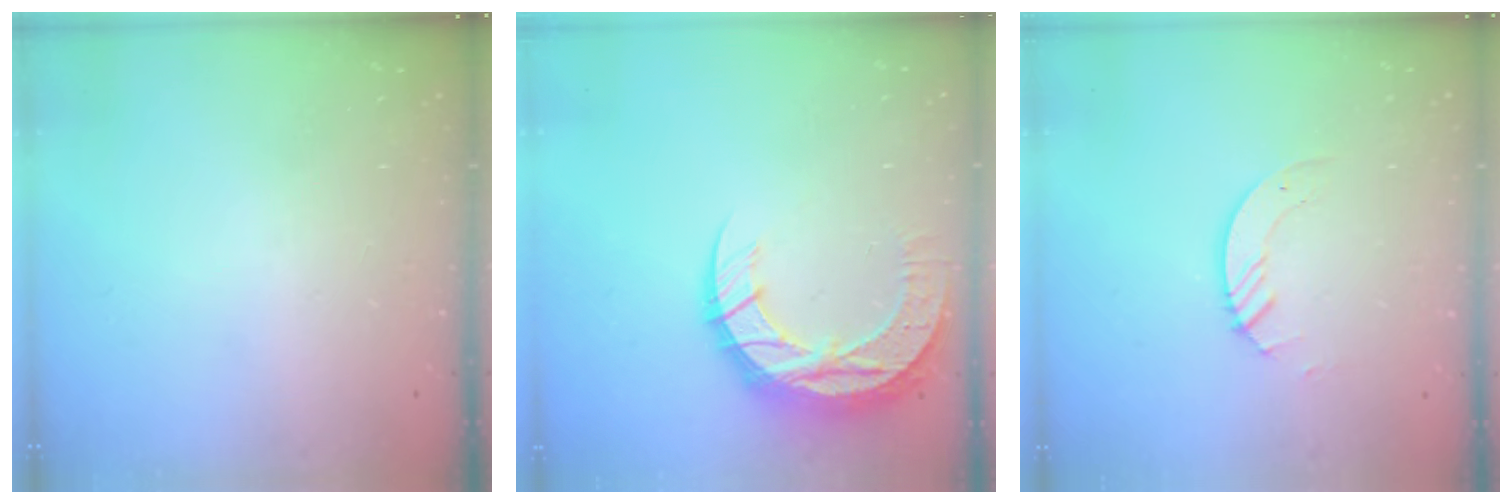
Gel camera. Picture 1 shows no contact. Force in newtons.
{"total": 12.2, "press": 12.2, "slide": 0.9}
{"total": 2.9, "press": 2.9, "slide": 0.3}